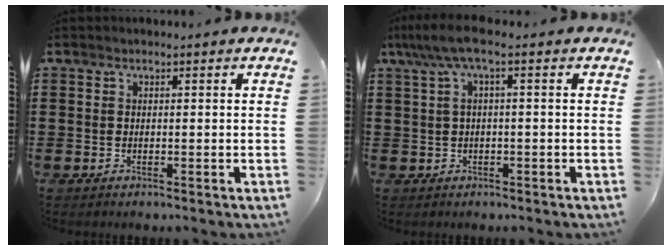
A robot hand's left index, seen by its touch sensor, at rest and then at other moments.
{"total": 4.6, "force": [0.6, 0.7, 4.5], "torque": [-0.099, -0.003, 0.005]}